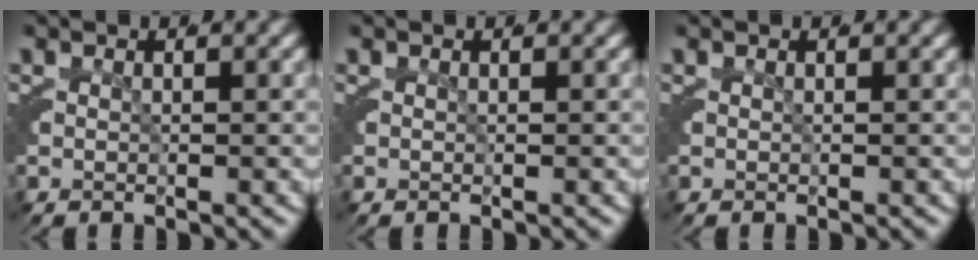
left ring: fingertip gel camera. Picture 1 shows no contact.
{"total": 0.0}
{"total": 0.0}